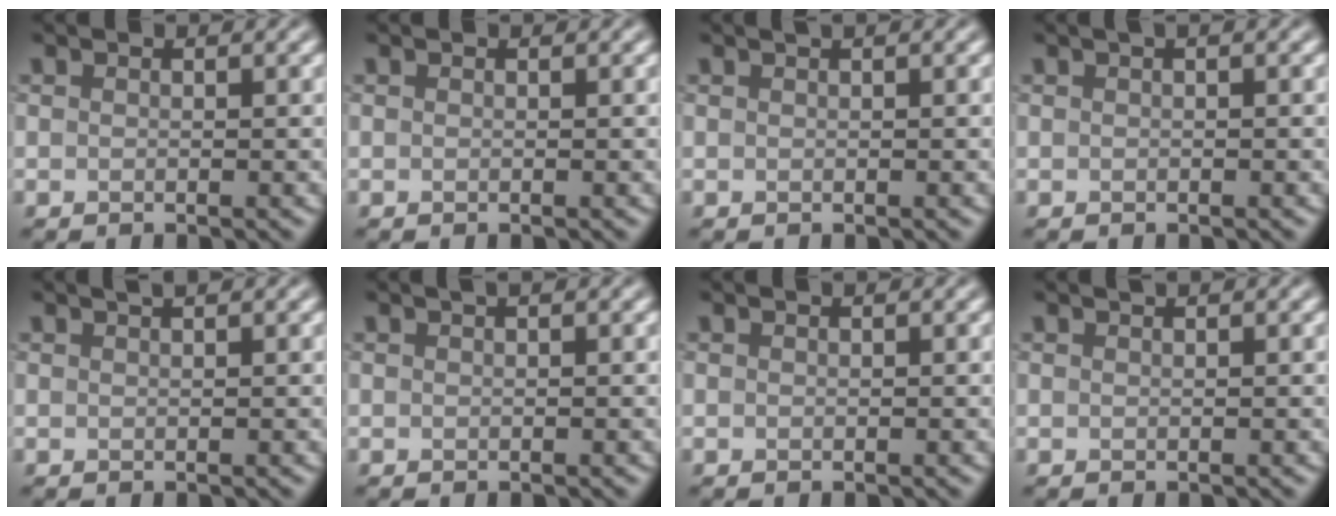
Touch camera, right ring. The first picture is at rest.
{"total": 0.0}
{"total": 0.9, "force": [0.6, 0.2, 0.6], "torque": [-0.008, 0.005, 0.007]}
{"total": 0.8, "force": [0.3, 0.1, 0.7], "torque": [-0.010, 0.007, 0.006]}
{"total": 1.1, "force": [0.8, 0.3, 0.7], "torque": [-0.005, 0.001, 0.008]}
{"total": 0.8, "force": [0.5, 0.1, 0.6], "torque": [-0.009, 0.007, 0.007]}
{"total": 0.0}
{"total": 0.5, "force": [0.4, 0.1, 0.3], "torque": [-0.001, 0.002, 0.006]}